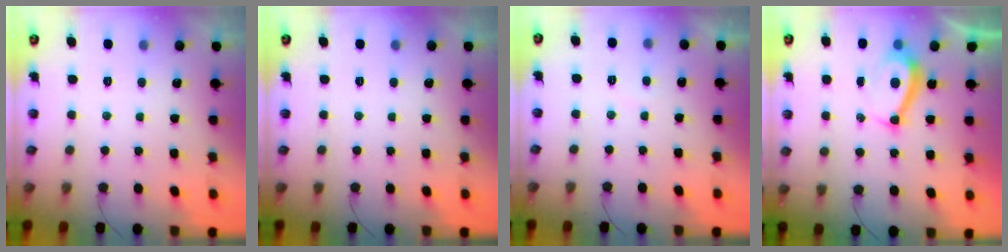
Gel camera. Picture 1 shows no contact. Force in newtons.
{"total": 0.0}
{"total": 0.0}
{"total": 7.2, "press": 7.2, "slide": 0.2}